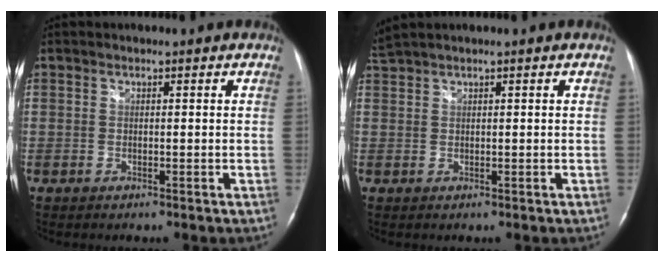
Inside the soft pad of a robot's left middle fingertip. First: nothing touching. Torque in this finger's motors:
{"motor_torque": [-0.06, -0.12, -0.10, 0.00]}